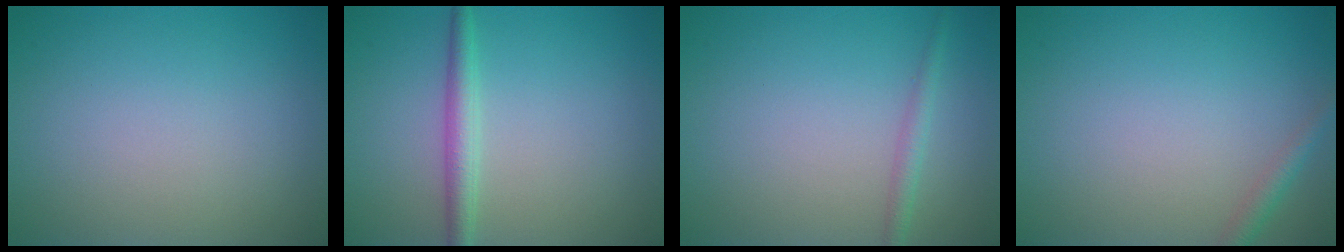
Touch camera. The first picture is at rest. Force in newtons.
{"total": 2.3, "press": 2.3, "slide": 0.0}
{"total": 1.4, "press": 1.4, "slide": 0.1}
{"total": 1.4, "press": 1.4, "slide": 0.1}